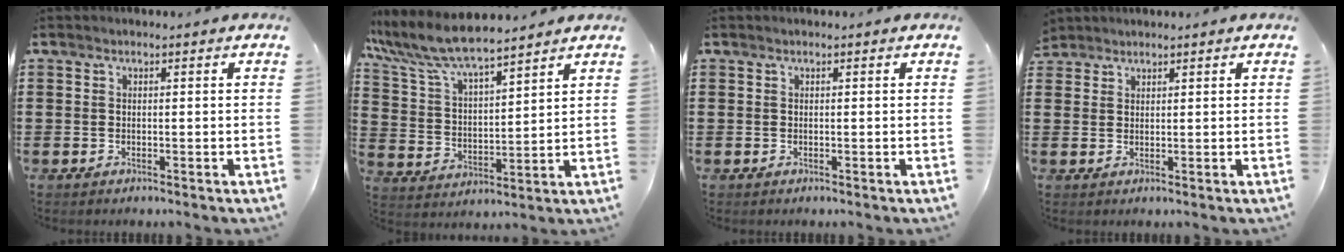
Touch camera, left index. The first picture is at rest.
{"total": 7.9, "force": [7.2, 1.1, 3.1], "torque": [-0.091, -0.034, 0.127]}
{"total": 0.0}
{"total": 1.8, "force": [1.7, 0.6, 0.0], "torque": [-0.004, 0.003, 0.034]}